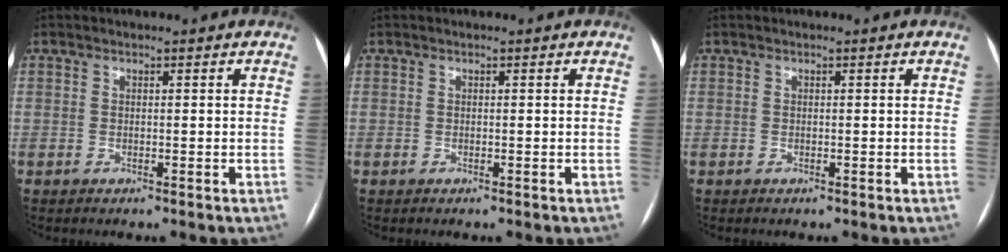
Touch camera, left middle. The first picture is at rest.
{"total": 0.0}
{"total": 0.0}